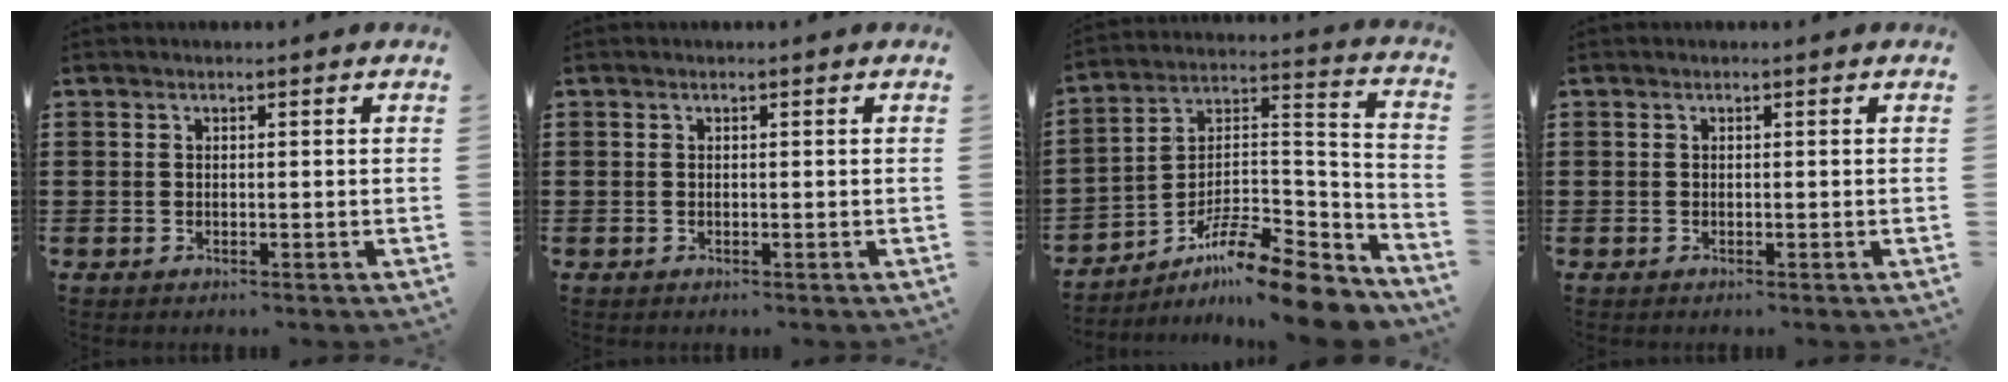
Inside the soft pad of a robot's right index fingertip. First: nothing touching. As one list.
[{"total": 0.0}, {"total": 11.6, "force": [-9.3, 2.0, 6.6], "torque": [-0.108, 0.019, -0.180]}, {"total": 0.0}]